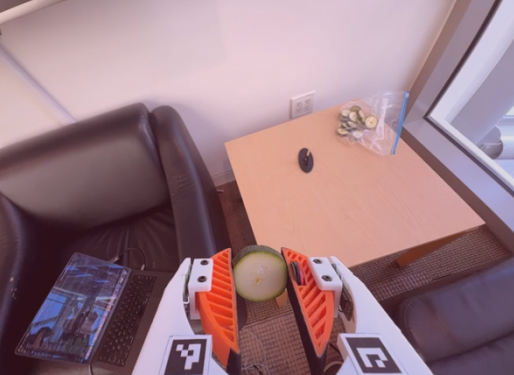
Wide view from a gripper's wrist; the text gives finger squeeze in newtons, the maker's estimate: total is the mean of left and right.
{"total": 9.0, "left": 8.6, "right": 9.4}